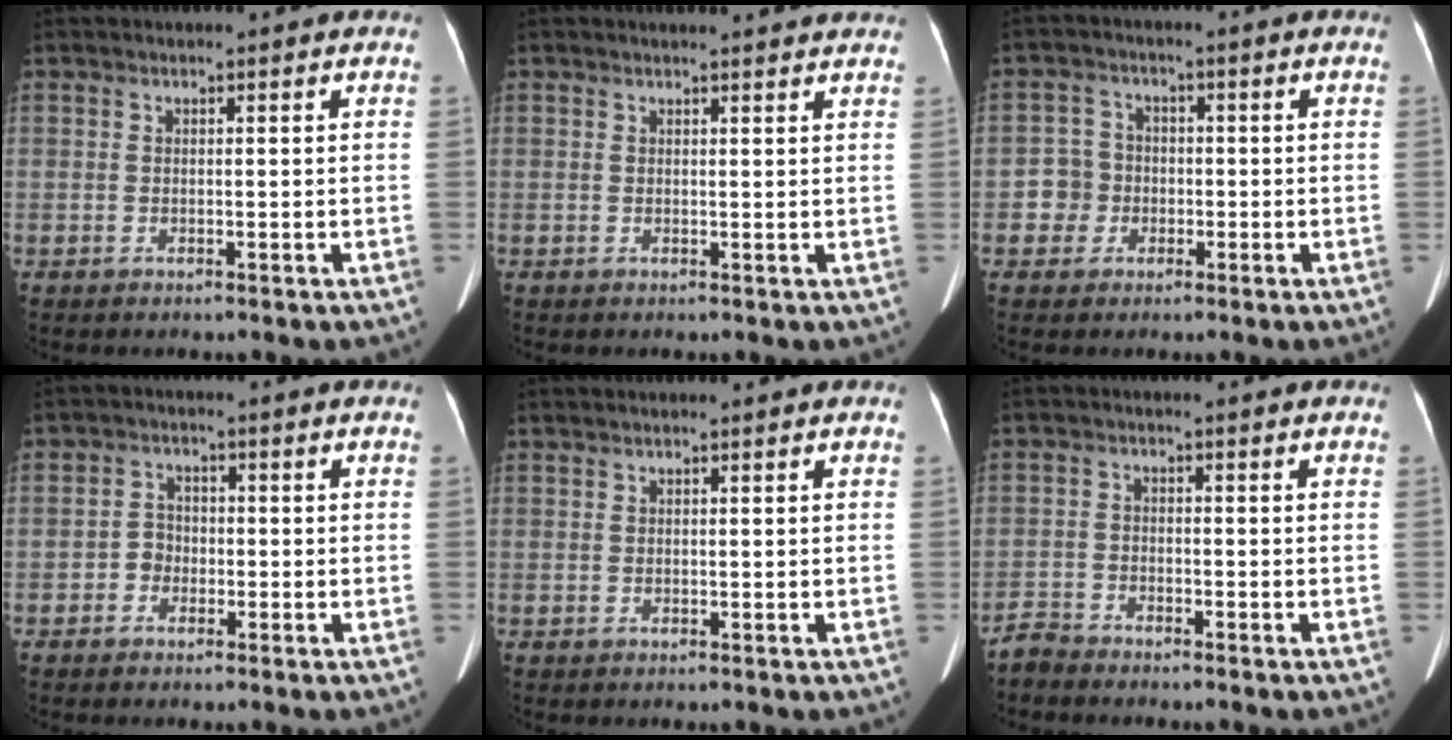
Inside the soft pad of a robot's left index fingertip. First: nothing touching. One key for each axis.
{"total": 6.3, "fx": 6.1, "fy": 0.4, "fz": 1.8, "tx": -0.015, "ty": 0.013, "tz": 0.054}
{"total": 3.8, "fx": -1.1, "fy": 3.6, "fz": 0.3, "tx": -0.005, "ty": 0.012, "tz": -0.021}
{"total": 2.4, "fx": -0.9, "fy": 2.0, "fz": 0.7, "tx": -0.014, "ty": 0.005, "tz": -0.022}
{"total": 0.5, "fx": 0.5, "fy": 0.0, "fz": 0.2, "tx": -0.008, "ty": 0.007, "tz": 0.012}
{"total": 2.5, "fx": -2.5, "fy": 0.1, "fz": -0.3, "tx": 0.006, "ty": -0.013, "tz": -0.049}